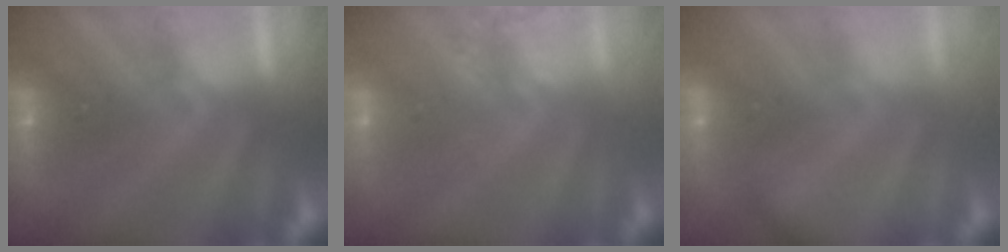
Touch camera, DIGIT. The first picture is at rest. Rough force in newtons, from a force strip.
{"total": 1.9}
{"total": 2.1}